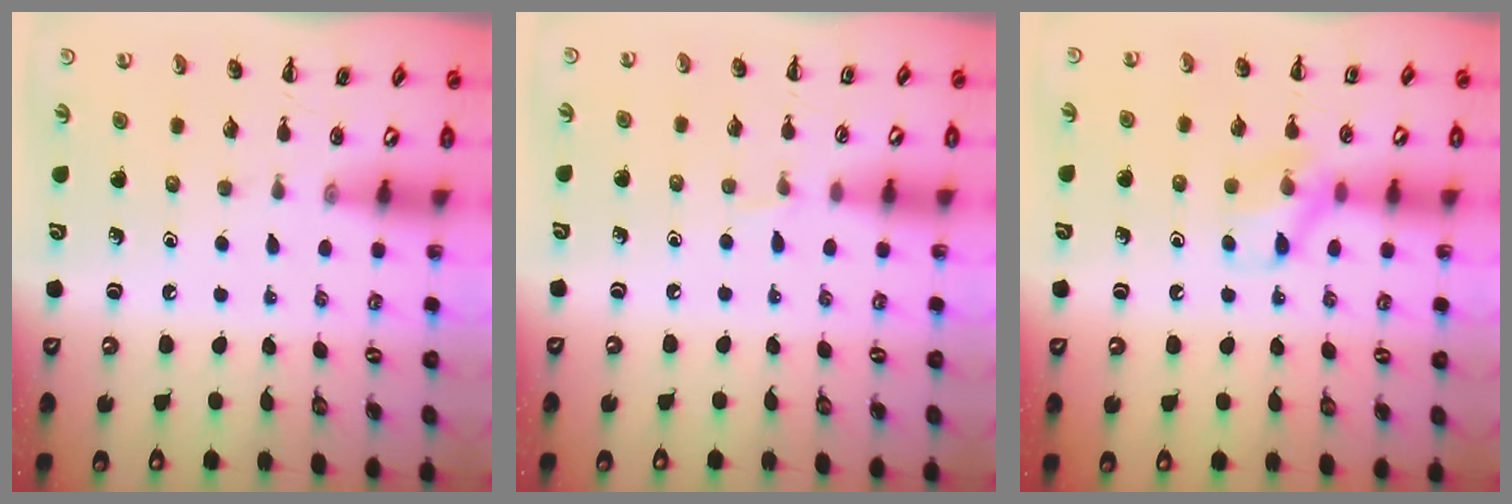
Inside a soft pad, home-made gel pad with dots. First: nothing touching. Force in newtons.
{"total": 3.1, "press": 2.9, "slide": 1.1}
{"total": 9.6, "press": 9.5, "slide": 1.2}